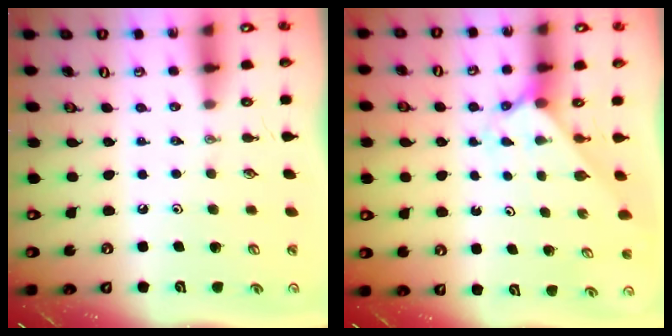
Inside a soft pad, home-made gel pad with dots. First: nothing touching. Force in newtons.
{"total": 2.3, "press": 2.3, "slide": 0.1}